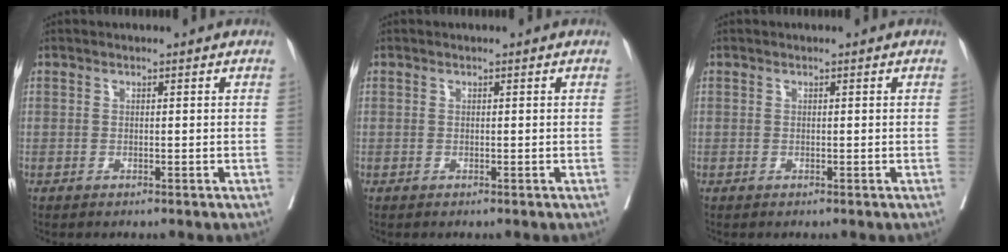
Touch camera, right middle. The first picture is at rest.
{"total": 0.0}
{"total": 0.0}